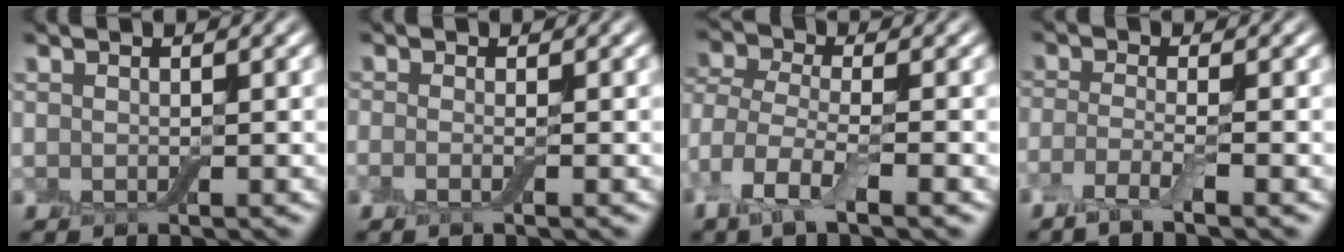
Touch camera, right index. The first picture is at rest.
{"total": 0.6, "force": [-0.3, 0.1, 0.5], "torque": [-0.014, -0.001, -0.012]}
{"total": 6.2, "force": [-2.6, 3.1, 4.6], "torque": [-0.102, -0.002, -0.061]}
{"total": 2.1, "force": [-1.5, 0.2, 1.5], "torque": [-0.037, -0.003, -0.040]}